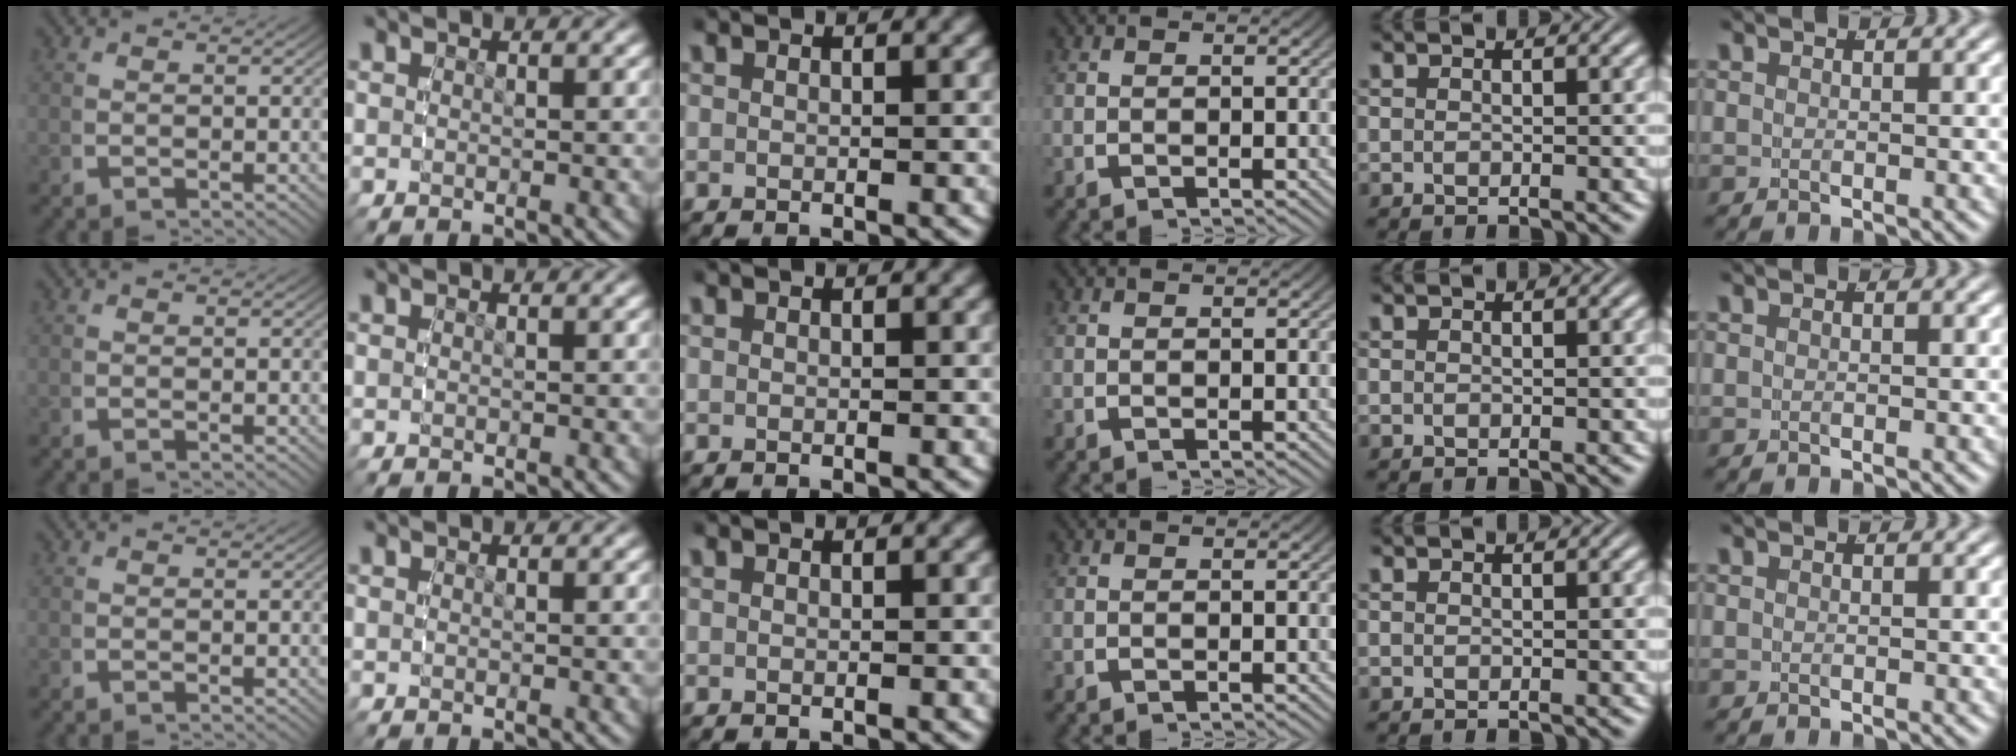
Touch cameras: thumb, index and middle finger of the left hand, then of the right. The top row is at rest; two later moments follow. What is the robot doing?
{"motion": "reach", "object": "photo album"}